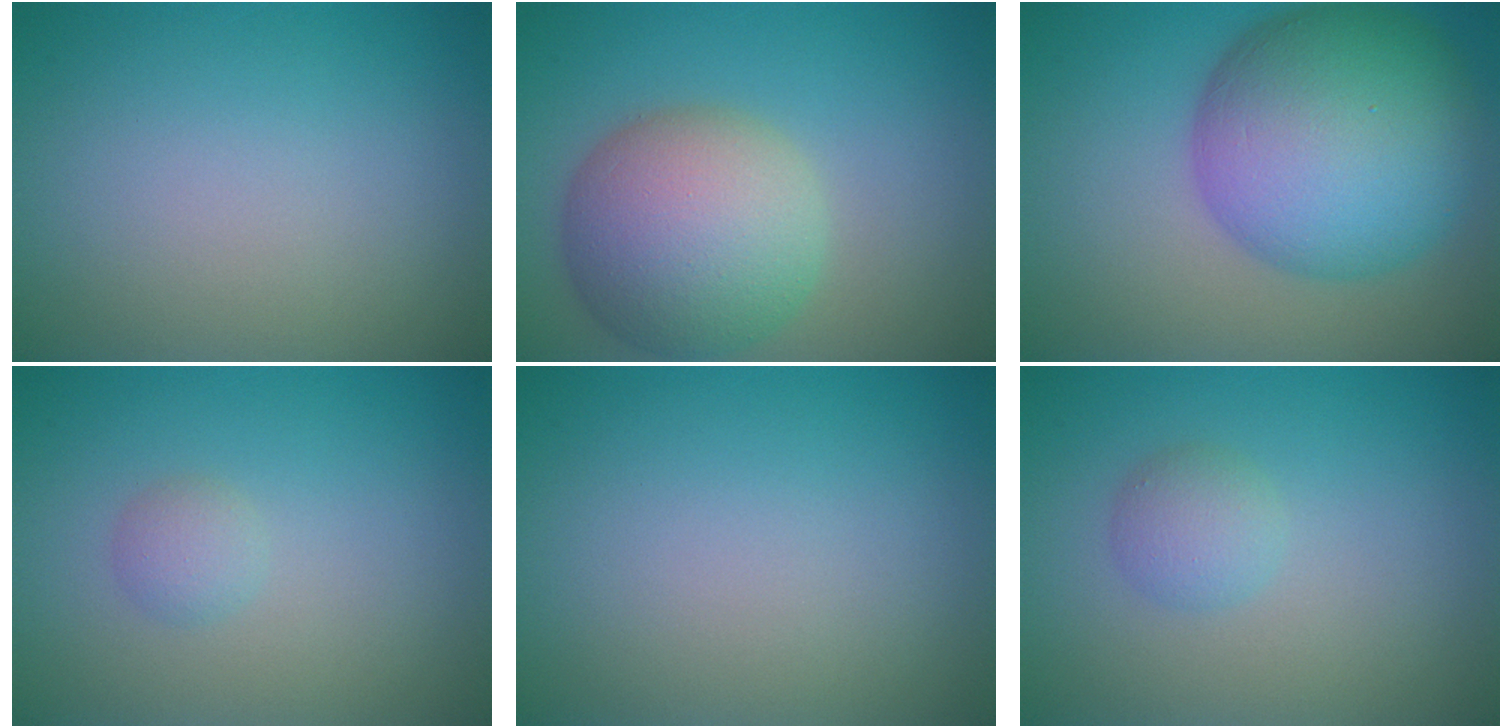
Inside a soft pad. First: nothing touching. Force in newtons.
{"total": 8.8, "press": 8.8, "slide": 0.5}
{"total": 12.9, "press": 12.9, "slide": 0.3}
{"total": 1.2, "press": 1.2, "slide": 0.0}
{"total": 0.0}
{"total": 1.8, "press": 1.8, "slide": 0.1}